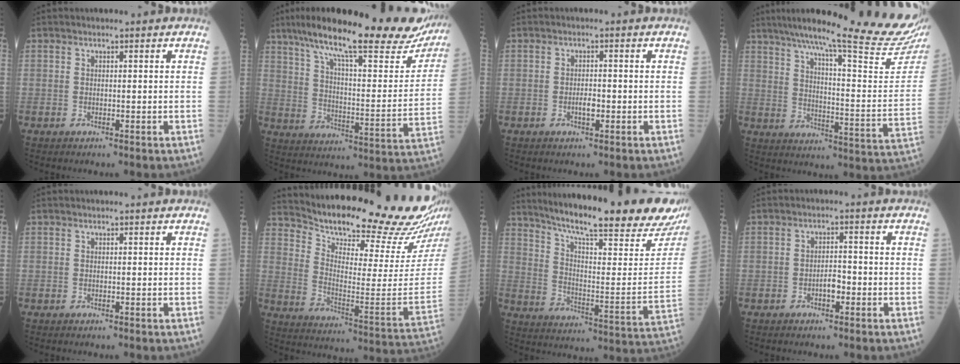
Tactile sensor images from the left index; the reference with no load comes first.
{"total": 29.3, "force": [23.7, 4.8, 16.5], "torque": [-0.260, -0.021, 0.319]}
{"total": 1.8, "force": [-0.8, 0.6, 1.5], "torque": [-0.025, -0.001, -0.015]}
{"total": 29.7, "force": [24.9, 0.8, 16.1], "torque": [-0.231, -0.072, 0.318]}
{"total": 0.0}
{"total": 24.8, "force": [23.0, 0.7, 9.3], "torque": [-0.160, -0.114, 0.308]}
{"total": 28.3, "force": [23.3, 2.1, 15.9], "torque": [-0.252, -0.068, 0.308]}
{"total": 2.4, "force": [-1.3, 0.9, 1.8], "torque": [-0.025, 0.002, -0.026]}